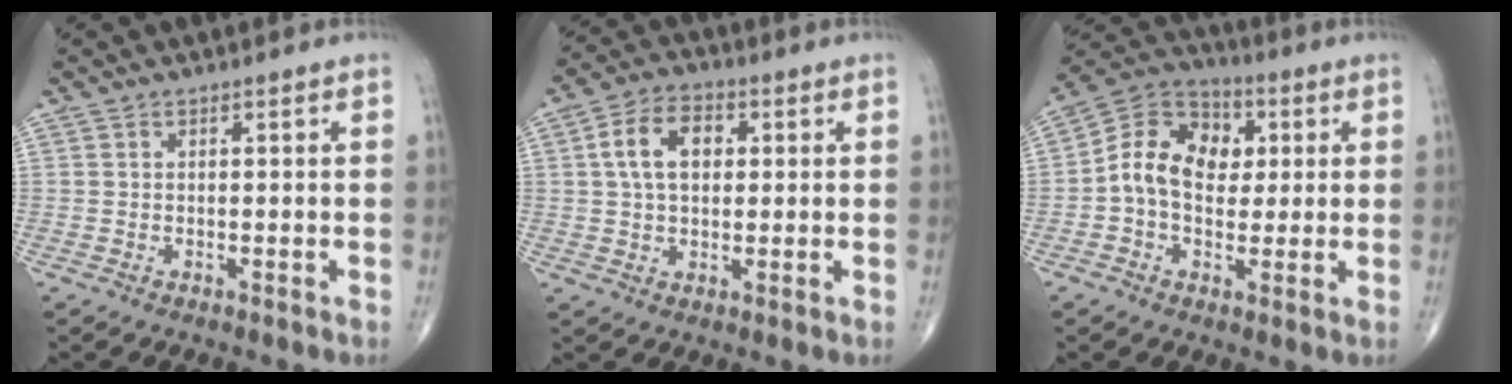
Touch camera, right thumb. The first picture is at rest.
{"total": 9.1, "force": [1.8, 6.0, 6.6], "torque": [-0.107, 0.014, 0.028]}
{"total": 12.7, "force": [1.0, 9.4, 8.4], "torque": [-0.120, 0.026, 0.007]}